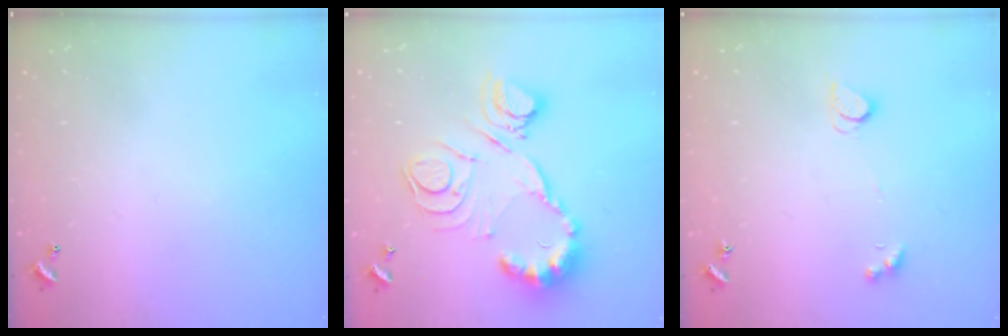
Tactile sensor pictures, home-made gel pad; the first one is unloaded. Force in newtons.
{"total": 21.4, "press": 21.4, "slide": 1.9}
{"total": 2.6, "press": 2.6, "slide": 0.5}